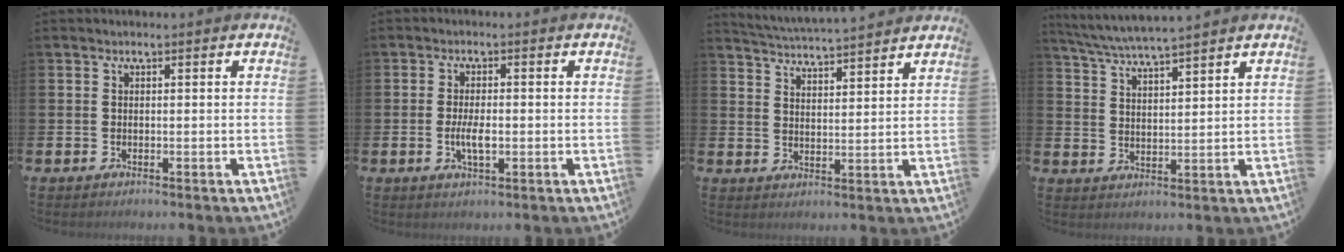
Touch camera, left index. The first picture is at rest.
{"total": 3.2, "force": [-0.5, 1.3, 2.9], "torque": [-0.047, 0.000, -0.010]}
{"total": 4.9, "force": [4.9, -0.2, 0.3], "torque": [-0.027, -0.032, 0.086]}
{"total": 5.3, "force": [5.2, -0.4, 1.2], "torque": [-0.043, -0.026, 0.091]}